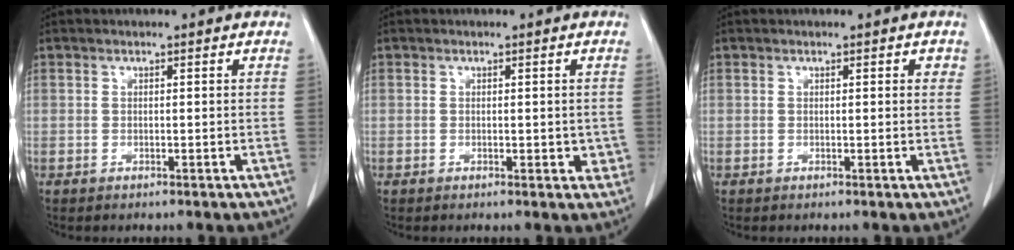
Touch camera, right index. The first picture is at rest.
{"total": 2.1, "force": [-0.3, 1.1, 1.7], "torque": [-0.013, 0.000, -0.003]}
{"total": 0.9, "force": [0.6, 0.3, 0.6], "torque": [-0.008, 0.001, 0.004]}